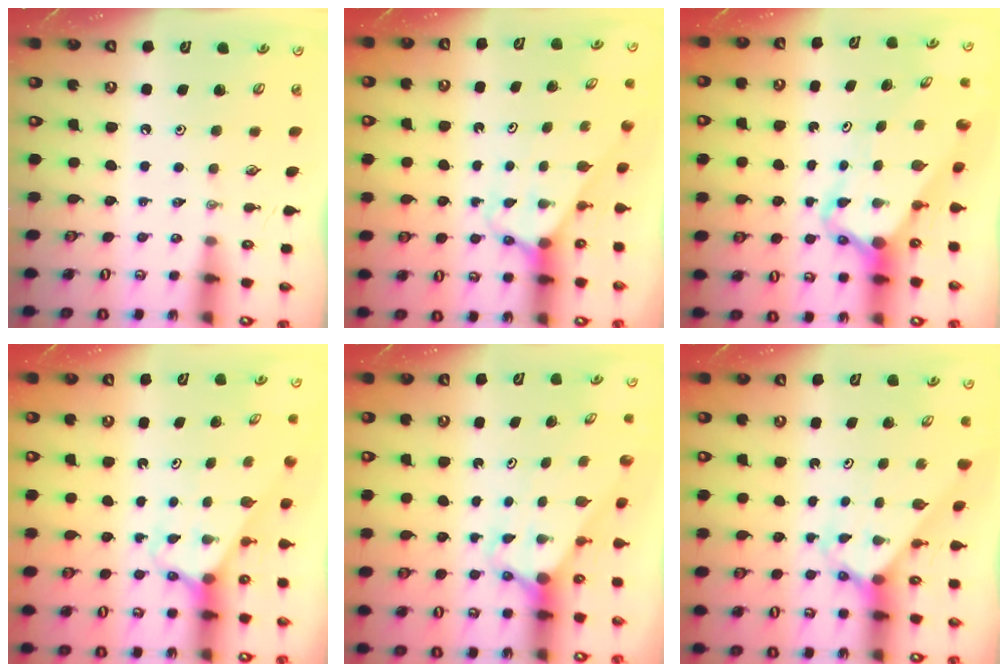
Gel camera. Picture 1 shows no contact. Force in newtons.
{"total": 3.0, "press": 3.0, "slide": 0.2}
{"total": 5.7, "press": 5.7, "slide": 0.5}
{"total": 2.7, "press": 2.7, "slide": 0.1}
{"total": 2.7, "press": 2.7, "slide": 0.0}
{"total": 2.6, "press": 2.6, "slide": 0.1}